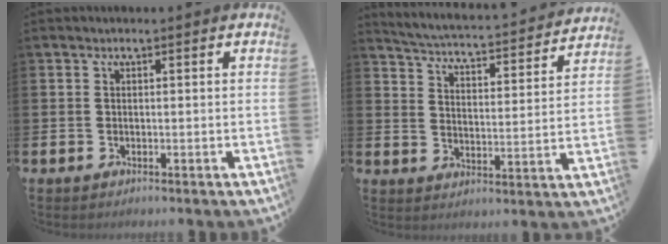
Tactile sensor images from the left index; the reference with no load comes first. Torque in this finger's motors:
{"motor_torque": [0.73, -0.85, 0.26, 0.02]}